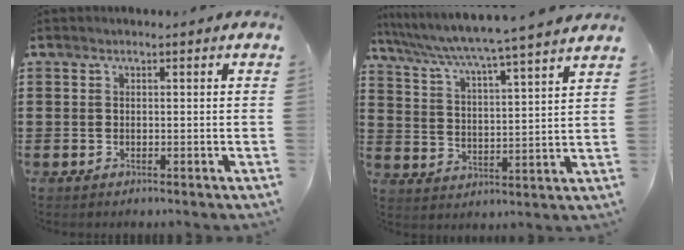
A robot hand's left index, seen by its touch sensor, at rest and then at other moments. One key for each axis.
{"total": 4.5, "fx": 4.0, "fy": -1.2, "fz": 1.8, "tx": -0.056, "ty": -0.041, "tz": 0.057}